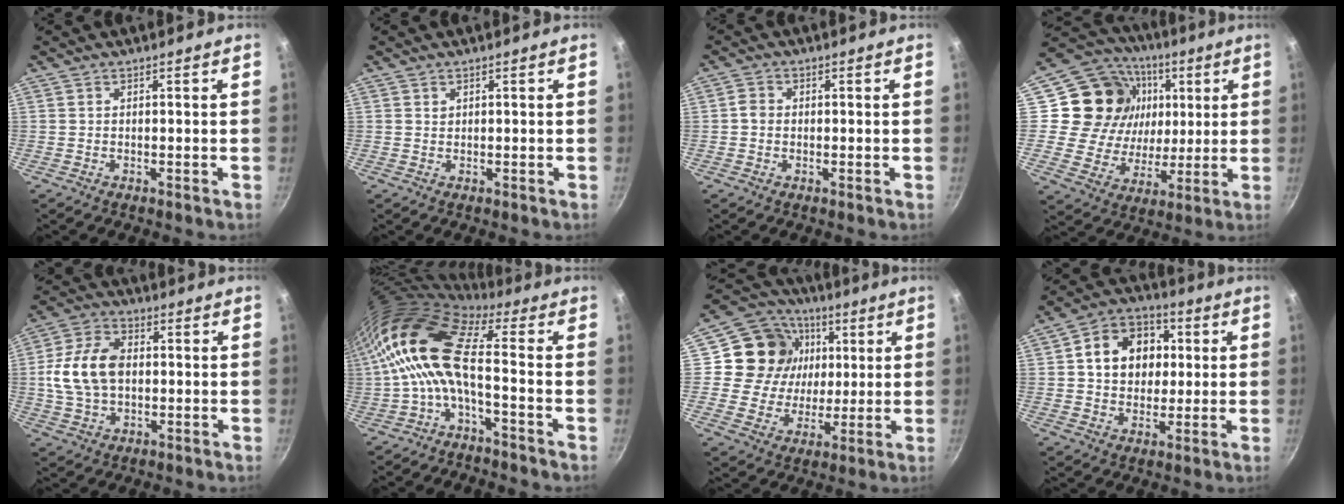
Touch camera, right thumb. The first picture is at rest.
{"total": 0.6, "force": [0.4, 0.5, 0.2], "torque": [-0.001, 0.000, 0.006]}
{"total": 2.2, "force": [-0.2, 1.9, 1.1], "torque": [-0.015, 0.009, -0.007]}
{"total": 19.8, "force": [4.7, 17.0, 9.1], "torque": [-0.145, 0.003, 0.082]}
{"total": 12.6, "force": [0.5, 8.6, 9.2], "torque": [-0.163, 0.018, 0.002]}
{"total": 14.8, "force": [-0.8, 5.8, 13.6], "torque": [-0.284, 0.029, -0.028]}
{"total": 16.7, "force": [3.7, 14.9, 6.6], "torque": [-0.095, 0.006, 0.057]}
{"total": 13.6, "force": [2.4, 10.9, 7.7], "torque": [-0.089, 0.017, 0.027]}